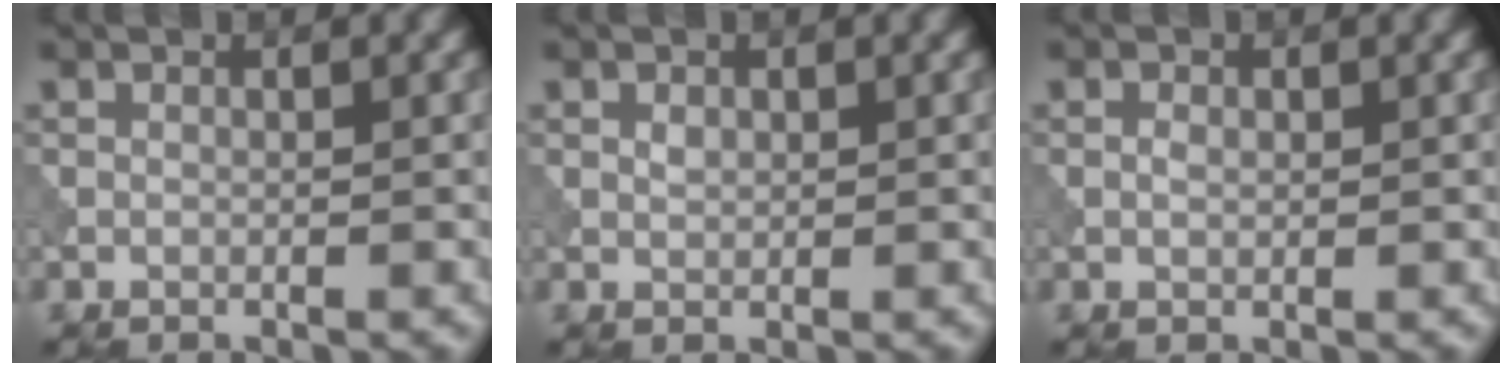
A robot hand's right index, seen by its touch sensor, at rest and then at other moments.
{"total": 0.7, "force": [0.2, 0.5, 0.4], "torque": [-0.010, -0.001, 0.005]}
{"total": 0.8, "force": [0.0, 0.5, 0.6], "torque": [-0.011, 0.000, 0.000]}